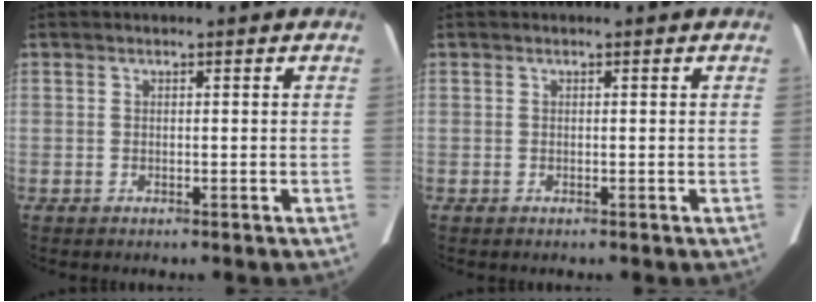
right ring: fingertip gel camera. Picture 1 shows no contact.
{"total": 0.0}